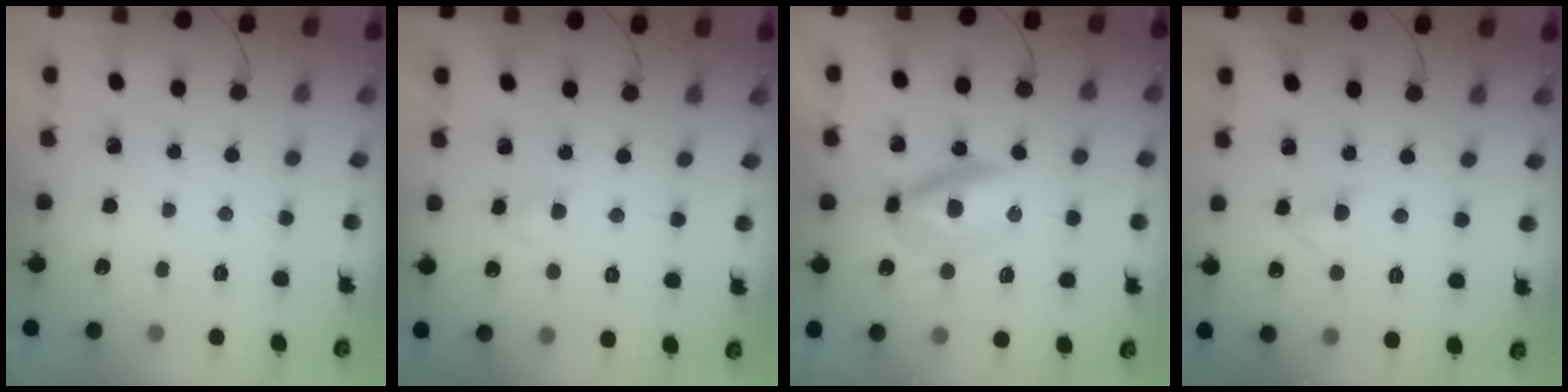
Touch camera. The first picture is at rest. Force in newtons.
{"total": 2.5, "press": 2.3, "slide": 1.1}
{"total": 6.2, "press": 6.1, "slide": 1.2}
{"total": 2.5, "press": 2.3, "slide": 1.1}